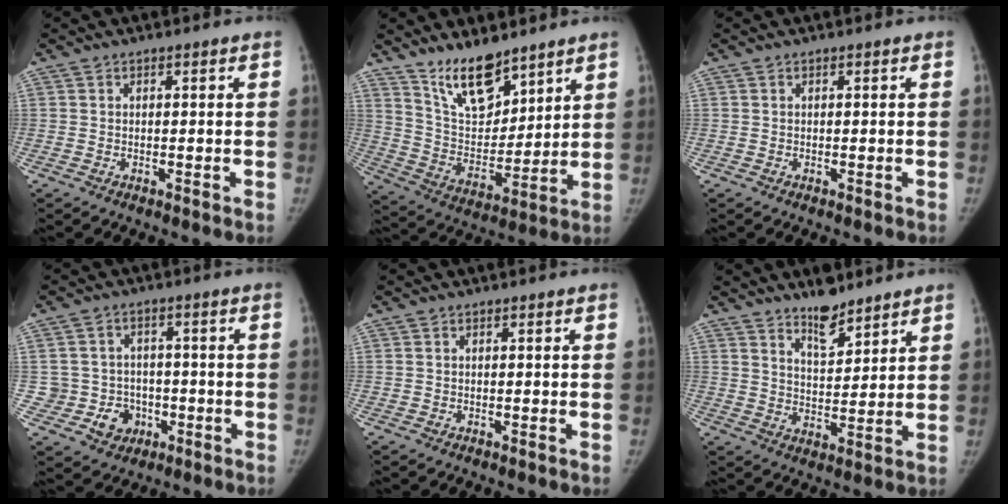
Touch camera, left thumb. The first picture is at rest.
{"total": 13.2, "force": [10.0, 5.4, 6.6], "torque": [-0.078, -0.076, 0.193]}
{"total": 0.0}
{"total": 7.6, "force": [-1.9, 7.2, 1.4], "torque": [0.010, 0.020, -0.022]}
{"total": 0.0}
{"total": 7.2, "force": [5.9, 2.5, 3.3], "torque": [-0.034, -0.049, 0.102]}